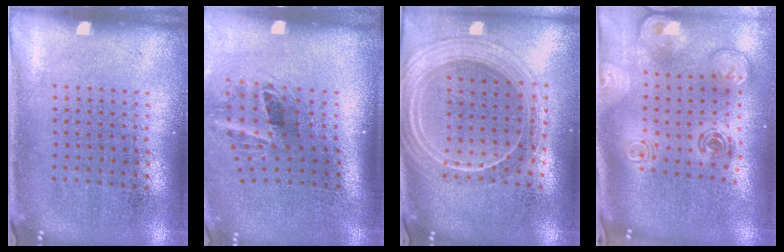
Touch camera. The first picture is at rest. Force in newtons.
{"total": 2.0, "press": 1.2, "slide": 1.6}
{"total": 2.3, "press": 2.1, "slide": 1.0}
{"total": 2.8, "press": 2.0, "slide": 2.0}